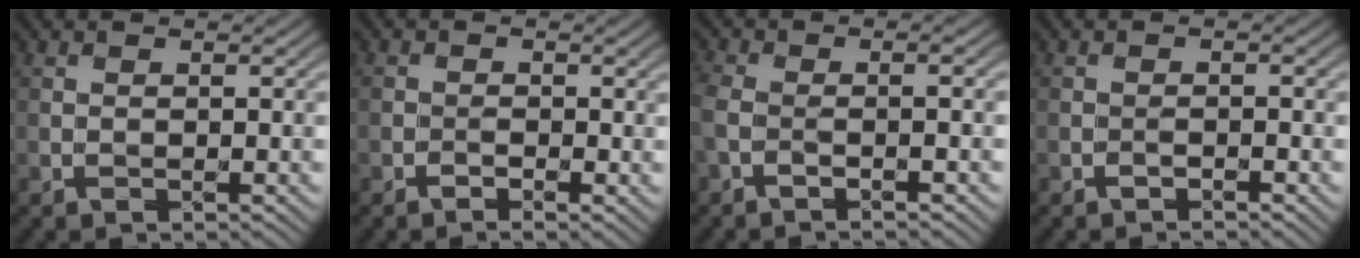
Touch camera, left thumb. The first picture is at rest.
{"total": 1.7, "force": [-0.5, 1.5, -0.4], "torque": [0.028, -0.003, -0.021]}
{"total": 3.3, "force": [-1.4, 1.1, 2.8], "torque": [-0.058, -0.006, -0.019]}
{"total": 0.7, "force": [-0.7, 0.1, -0.1], "torque": [0.005, 0.001, -0.013]}